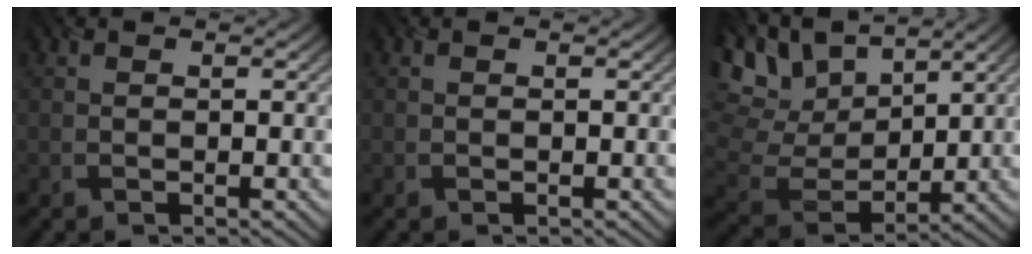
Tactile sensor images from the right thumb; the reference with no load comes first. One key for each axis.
{"total": 0.0}
{"total": 12.3, "fx": 7.6, "fy": 6.3, "fz": 7.2, "tx": -0.200, "ty": 0.027, "tz": 0.130}